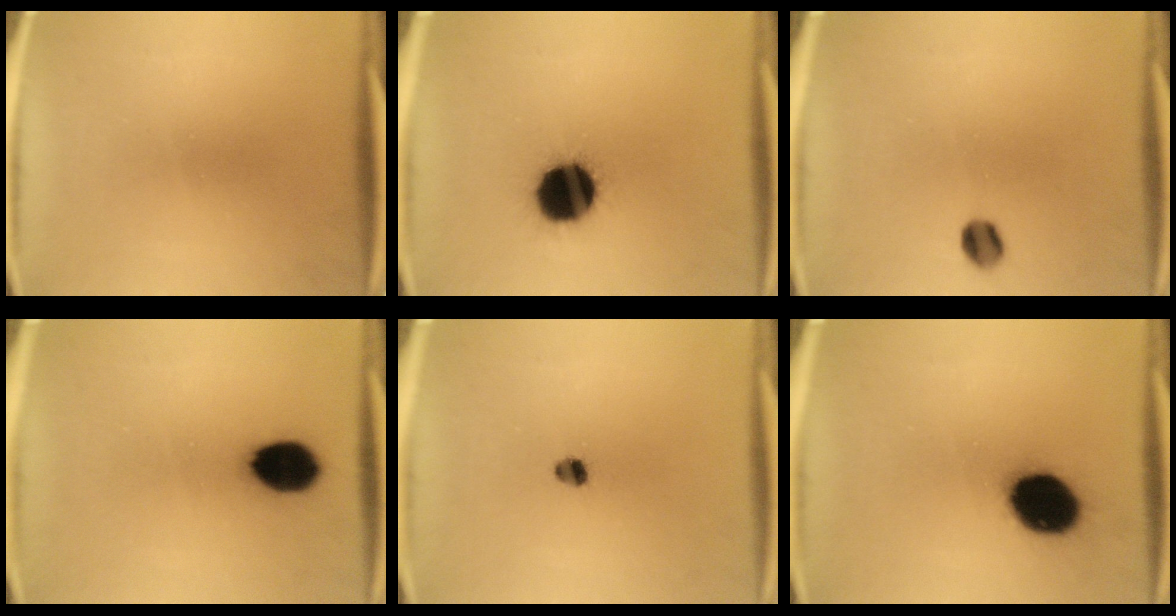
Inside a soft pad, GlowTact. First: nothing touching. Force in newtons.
{"total": 17.1}
{"total": 3.4}
{"total": 10.1}
{"total": 2.3}
{"total": 15.4}